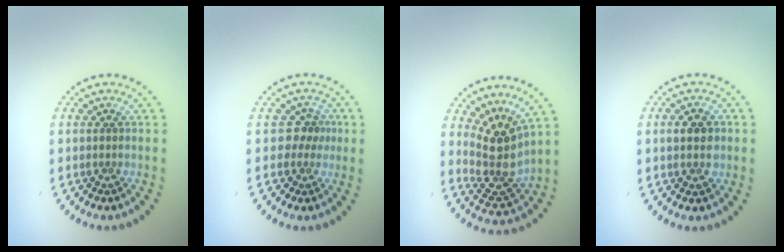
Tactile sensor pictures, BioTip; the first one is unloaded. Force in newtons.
{"total": 1.9, "press": 1.4, "slide": 1.2}
{"total": 4.1, "press": 3.2, "slide": 2.6}
{"total": 3.1, "press": 3.1, "slide": 0.2}